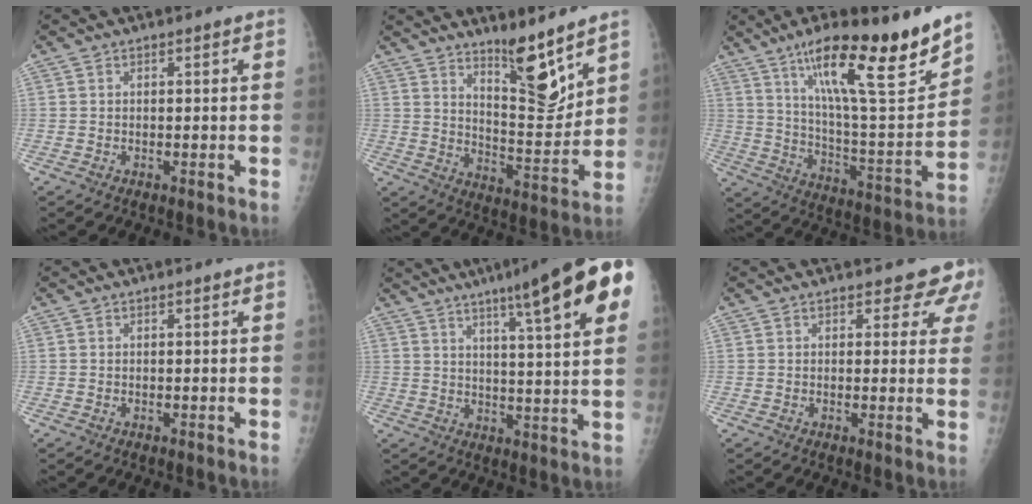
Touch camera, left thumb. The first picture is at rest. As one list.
[{"total": 11.1, "force": [8.1, 2.5, 7.1], "torque": [-0.088, -0.081, 0.143]}, {"total": 22.7, "force": [15.1, 3.5, 16.6], "torque": [-0.241, -0.070, 0.256]}, {"total": 0.0}, {"total": 19.1, "force": [9.9, 2.5, 16.1], "torque": [-0.209, -0.024, 0.128]}, {"total": 5.5, "force": [4.6, 2.6, 1.3], "torque": [0.023, -0.023, 0.037]}]